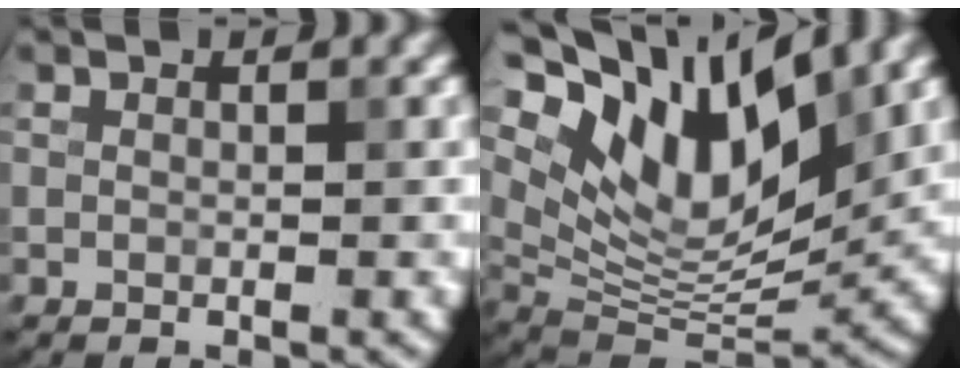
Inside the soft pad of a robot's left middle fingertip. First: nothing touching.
{"total": 12.5, "force": [7.0, 5.3, 8.9], "torque": [-0.164, 0.006, 0.130]}